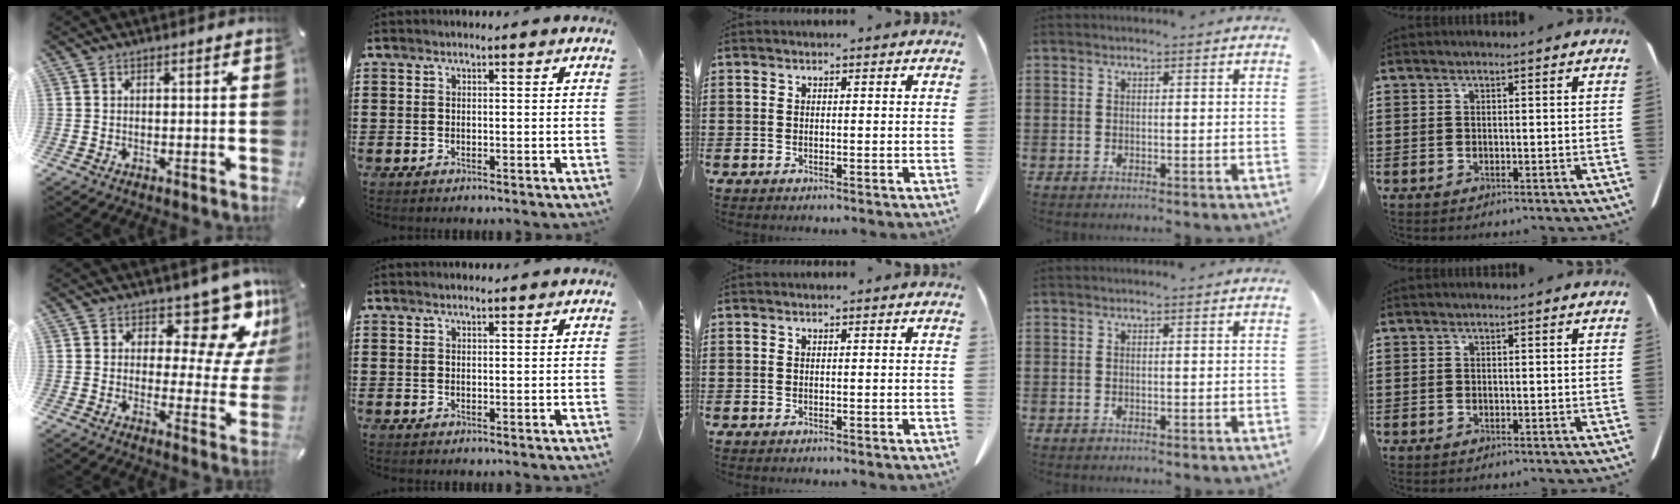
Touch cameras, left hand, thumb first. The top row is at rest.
{"thumb": {"total": 13.3, "force": [9.0, 5.8, 7.9], "torque": [-0.092, -0.078, 0.152]}, "index": {"total": 0.7, "force": [0.7, 0.1, 0.3], "torque": [-0.007, -0.001, 0.013]}}